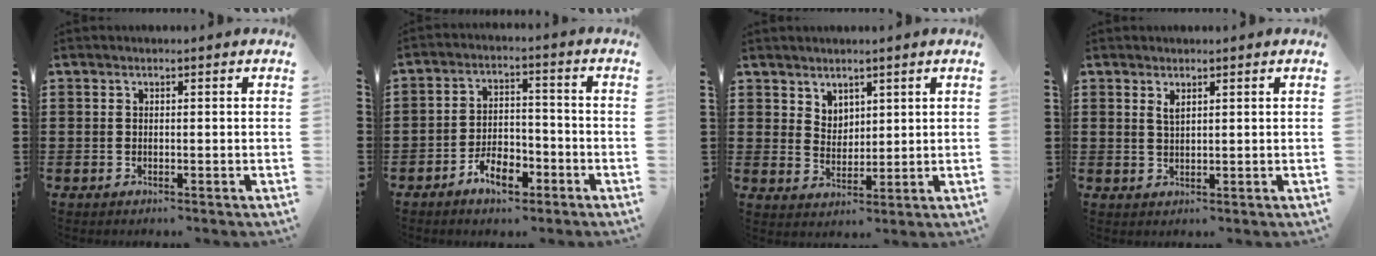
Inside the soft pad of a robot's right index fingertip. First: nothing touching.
{"total": 6.0, "force": [-3.9, 2.8, 3.7], "torque": [-0.066, 0.013, -0.071]}
{"total": 3.5, "force": [2.8, 2.0, 0.1], "torque": [-0.012, 0.001, 0.055]}
{"total": 1.6, "force": [1.0, 0.5, 1.1], "torque": [-0.023, 0.002, 0.018]}